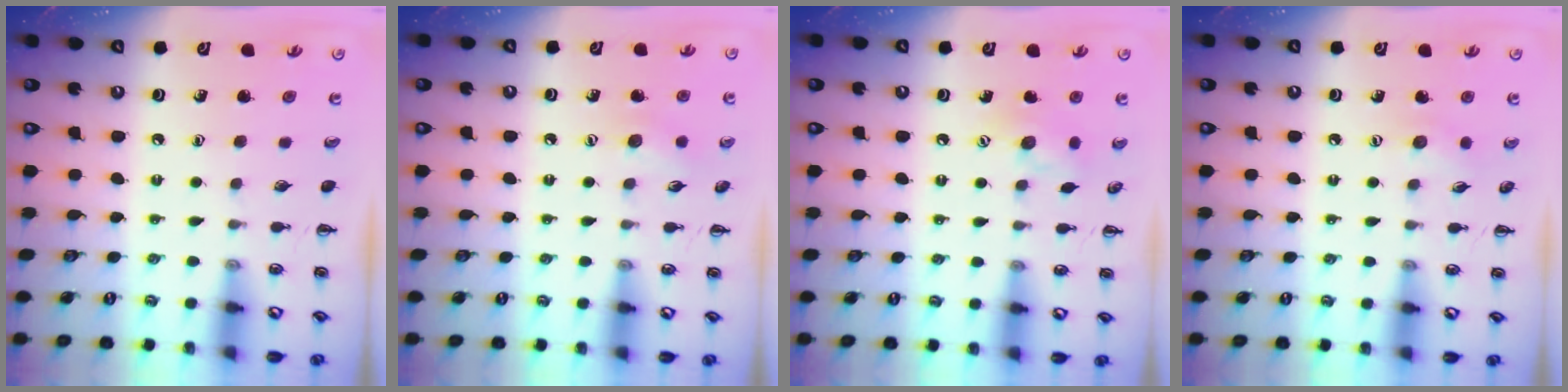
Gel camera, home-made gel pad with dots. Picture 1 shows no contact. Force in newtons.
{"total": 6.2, "press": 6.0, "slide": 1.3}
{"total": 8.7, "press": 8.6, "slide": 1.1}
{"total": 5.6, "press": 5.5, "slide": 1.0}